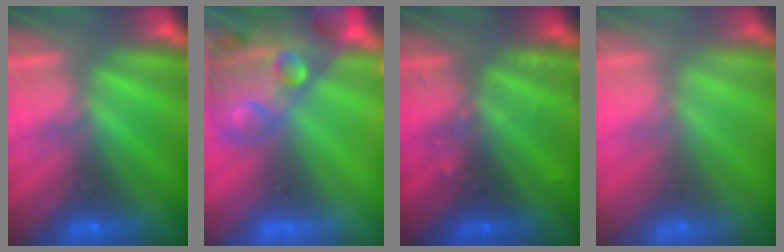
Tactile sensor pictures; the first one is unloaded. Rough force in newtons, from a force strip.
{"total": 10.6}
{"total": 2.4}
{"total": 2.3}